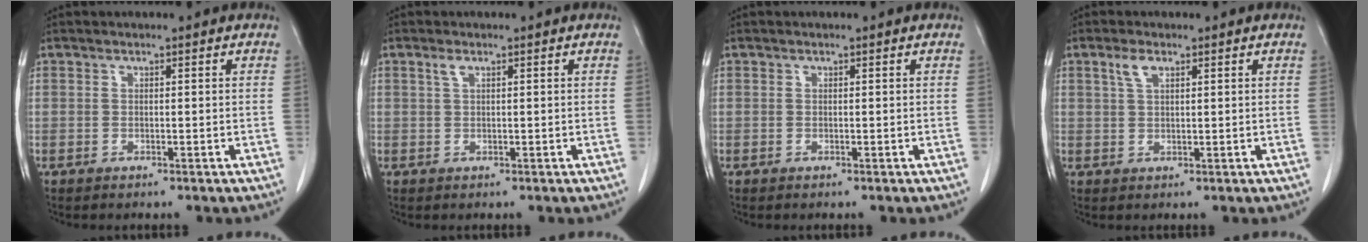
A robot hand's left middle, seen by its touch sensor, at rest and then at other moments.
{"total": 1.0, "force": [0.6, 0.3, 0.8], "torque": [-0.019, 0.006, 0.011]}
{"total": 0.0}
{"total": 2.4, "force": [1.3, 1.0, 1.7], "torque": [-0.040, 0.006, 0.030]}